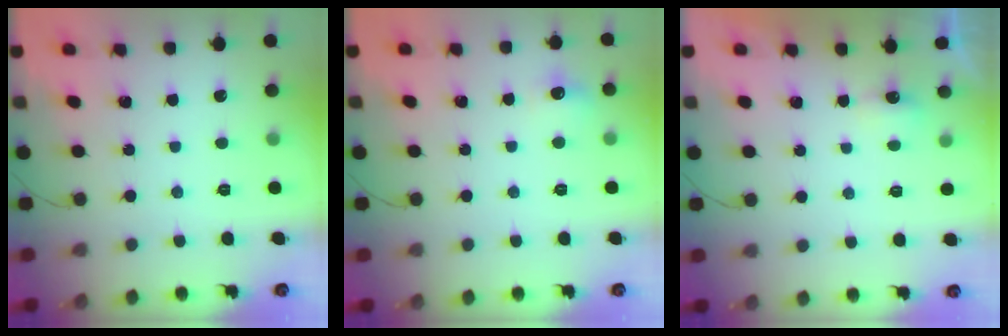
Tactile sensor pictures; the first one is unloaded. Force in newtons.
{"total": 6.0, "press": 5.9, "slide": 1.1}
{"total": 2.4, "press": 2.3, "slide": 0.6}